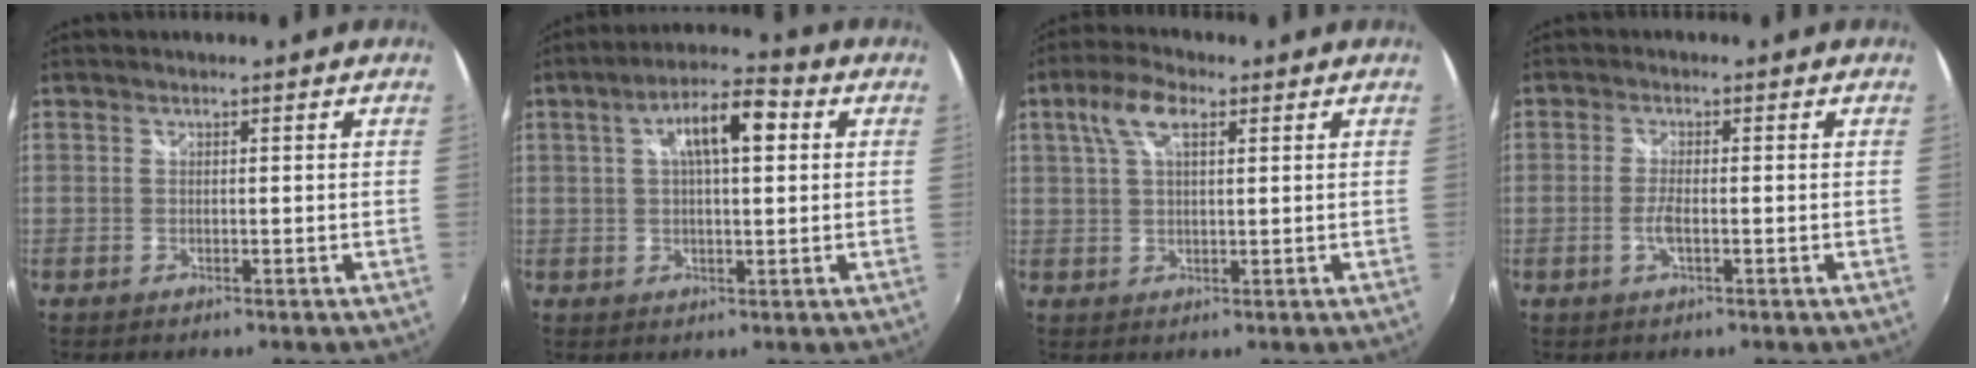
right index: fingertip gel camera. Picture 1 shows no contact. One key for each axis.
{"total": 9.4, "fx": 2.5, "fy": 3.3, "fz": 8.5, "tx": -0.140, "ty": 0.023, "tz": 0.037}
{"total": 6.6, "fx": 2.8, "fy": 2.8, "fz": 5.3, "tx": -0.106, "ty": 0.017, "tz": 0.052}
{"total": 2.8, "fx": -0.9, "fy": 0.5, "fz": 2.6, "tx": -0.057, "ty": -0.004, "tz": -0.018}